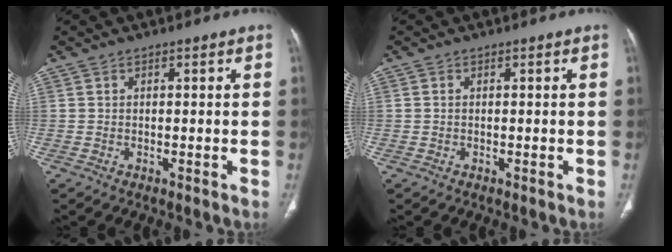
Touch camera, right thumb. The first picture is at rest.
{"total": 0.0}